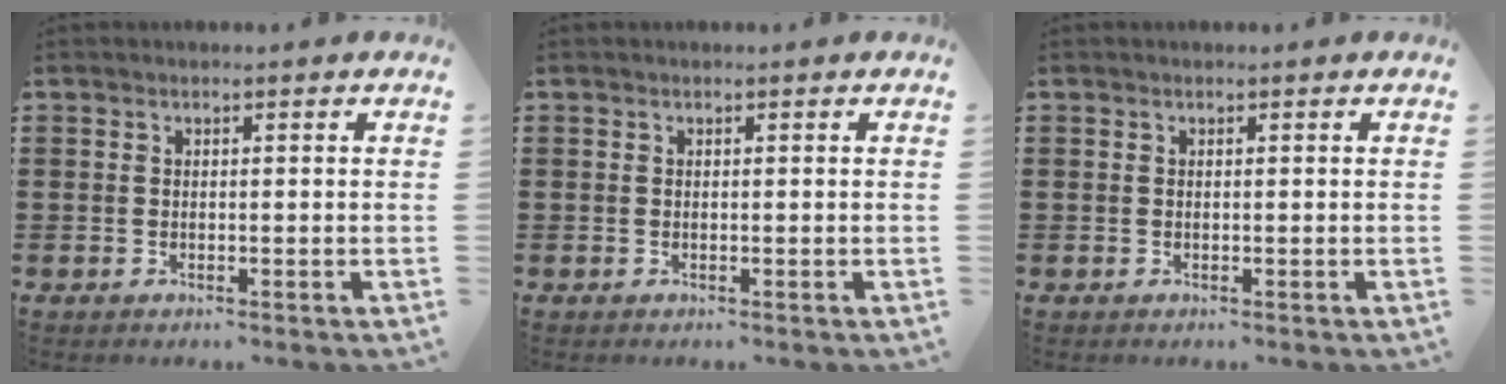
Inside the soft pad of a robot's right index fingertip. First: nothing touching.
{"total": 0.0}
{"total": 0.0}